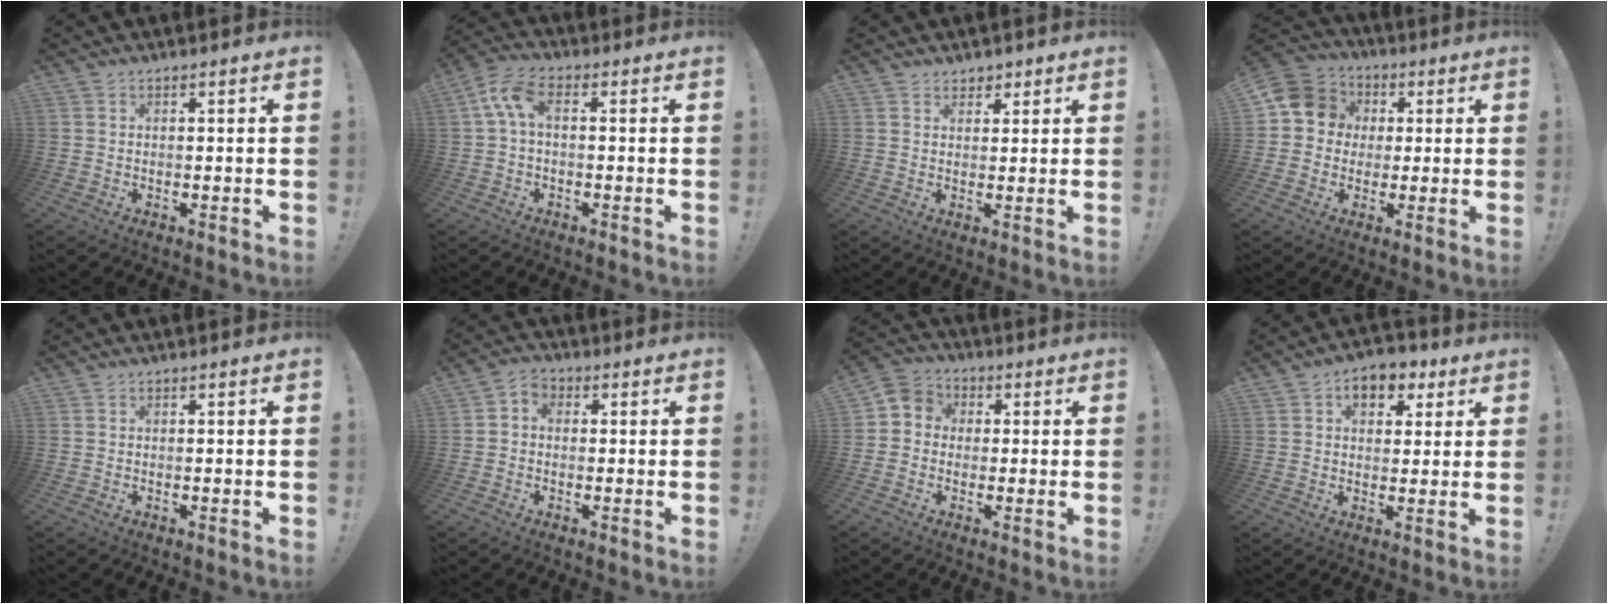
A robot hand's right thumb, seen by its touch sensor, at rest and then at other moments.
{"total": 7.4, "force": [1.0, 3.3, 6.6], "torque": [-0.142, -0.001, 0.019]}
{"total": 3.1, "force": [2.2, 2.1, 0.5], "torque": [0.007, -0.011, 0.038]}
{"total": 10.5, "force": [1.7, 9.4, 4.3], "torque": [-0.074, 0.004, 0.037]}
{"total": 0.0}
{"total": 3.5, "force": [-1.0, 2.7, 2.1], "torque": [-0.044, 0.011, -0.018]}
{"total": 5.5, "force": [-1.0, 5.1, 1.8], "torque": [-0.033, 0.019, -0.016]}
{"total": 8.4, "force": [3.8, 5.7, 4.8], "torque": [-0.060, -0.014, 0.070]}